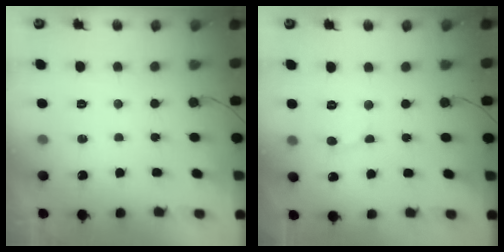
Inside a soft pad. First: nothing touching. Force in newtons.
{"total": 2.7, "press": 2.7, "slide": 0.3}